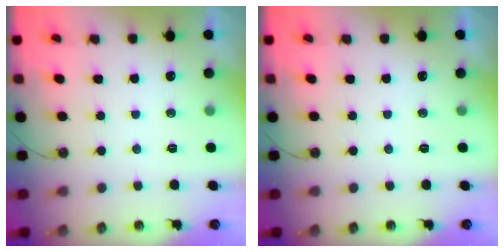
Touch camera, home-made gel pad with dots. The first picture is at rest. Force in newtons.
{"total": 0.0}